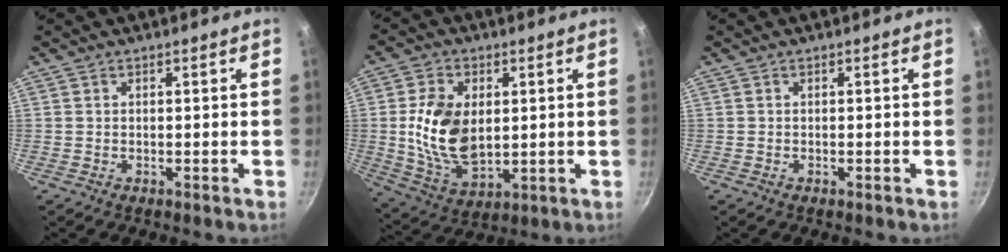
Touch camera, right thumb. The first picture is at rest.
{"total": 14.0, "force": [1.3, 8.8, 10.8], "torque": [-0.183, -0.014, 0.032]}
{"total": 0.0}